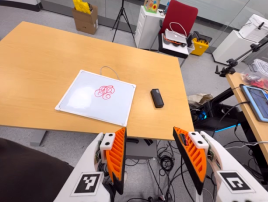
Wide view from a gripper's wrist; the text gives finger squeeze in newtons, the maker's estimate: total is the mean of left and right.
{"total": 0.0}